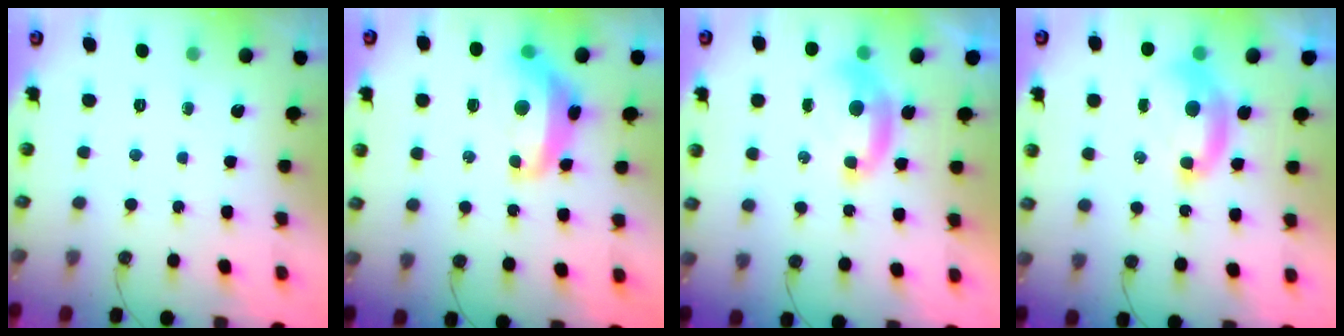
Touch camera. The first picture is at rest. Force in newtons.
{"total": 6.3, "press": 6.2, "slide": 1.2}
{"total": 1.8, "press": 1.7, "slide": 0.6}
{"total": 1.9, "press": 1.8, "slide": 0.6}